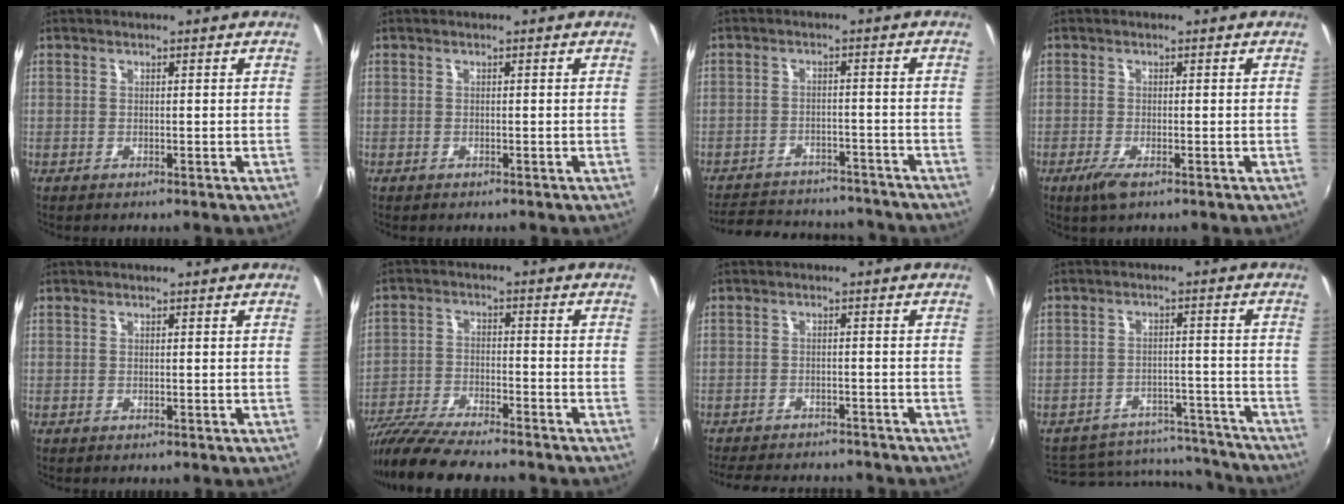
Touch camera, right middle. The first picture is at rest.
{"total": 0.0}
{"total": 17.6, "force": [-15.5, 5.8, 6.0], "torque": [-0.132, 0.013, -0.202]}
{"total": 2.9, "force": [-1.6, 0.4, 2.3], "torque": [-0.049, -0.011, -0.030]}
{"total": 0.0}
{"total": 14.2, "force": [-12.2, 1.9, 6.9], "torque": [-0.149, -0.034, -0.216]}
{"total": 12.1, "force": [-10.7, 3.4, 4.5], "torque": [-0.104, -0.013, -0.155]}
{"total": 14.7, "force": [-12.5, 7.0, 3.5], "torque": [-0.081, 0.043, -0.145]}